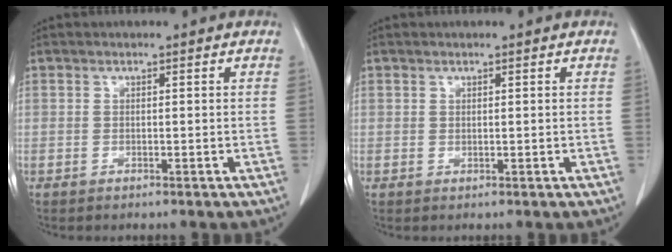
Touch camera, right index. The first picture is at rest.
{"total": 0.0}